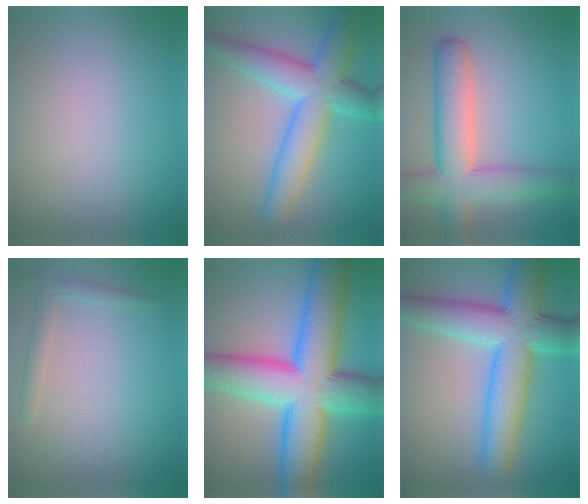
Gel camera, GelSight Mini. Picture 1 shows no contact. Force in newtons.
{"total": 7.7, "press": 7.7, "slide": 0.1}
{"total": 7.3, "press": 7.3, "slide": 0.4}
{"total": 1.5, "press": 1.5, "slide": 0.1}
{"total": 14.2, "press": 14.2, "slide": 0.2}
{"total": 9.9, "press": 9.9, "slide": 0.3}